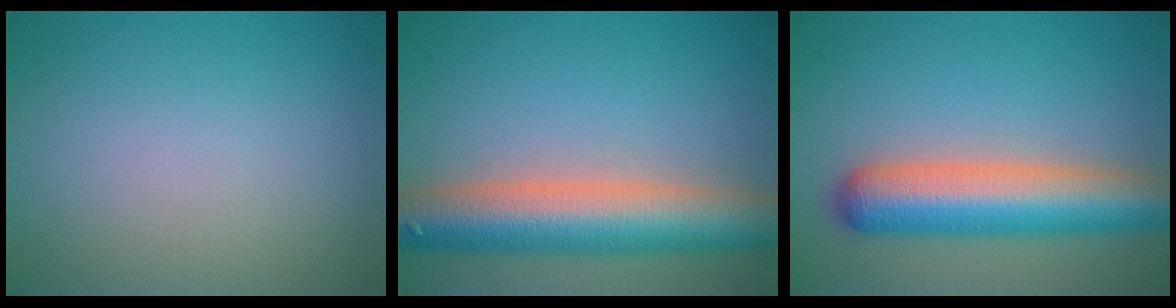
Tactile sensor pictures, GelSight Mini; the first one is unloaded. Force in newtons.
{"total": 9.6, "press": 9.6, "slide": 0.6}
{"total": 8.4, "press": 8.4, "slide": 0.4}